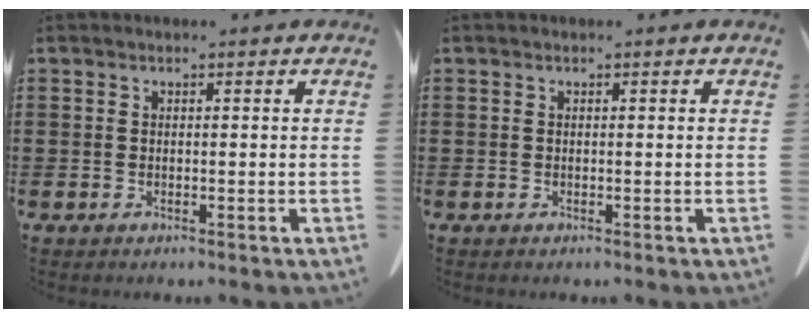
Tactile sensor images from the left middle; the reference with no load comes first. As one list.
[{"total": 0.0}]